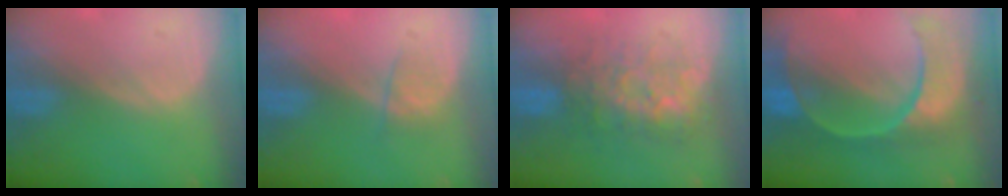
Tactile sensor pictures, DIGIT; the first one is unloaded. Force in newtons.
{"total": 2.2, "press": 2.0, "slide": 0.9}
{"total": 7.9, "press": 7.5, "slide": 2.7}
{"total": 11.2, "press": 9.4, "slide": 6.1}